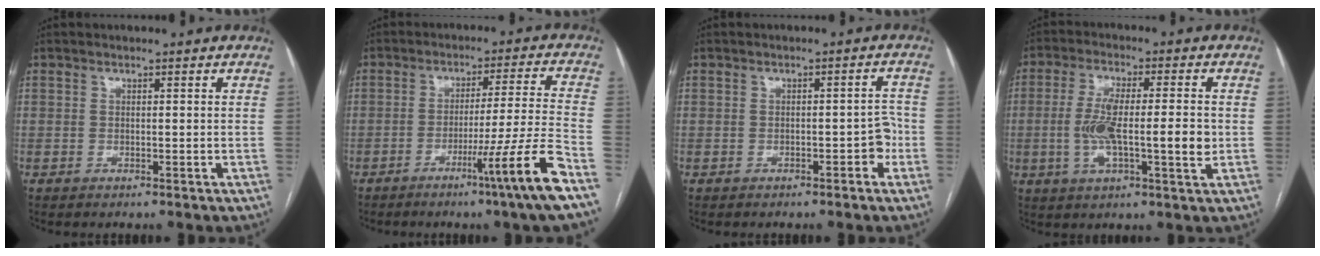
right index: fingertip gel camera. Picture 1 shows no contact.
{"total": 12.1, "force": [-6.6, -3.1, 9.6], "torque": [-0.138, -0.022, -0.109]}
{"total": 3.0, "force": [-1.3, 1.2, 2.4], "torque": [-0.023, 0.015, -0.016]}
{"total": 10.7, "force": [-0.9, 2.0, 10.5], "torque": [-0.189, 0.006, -0.014]}